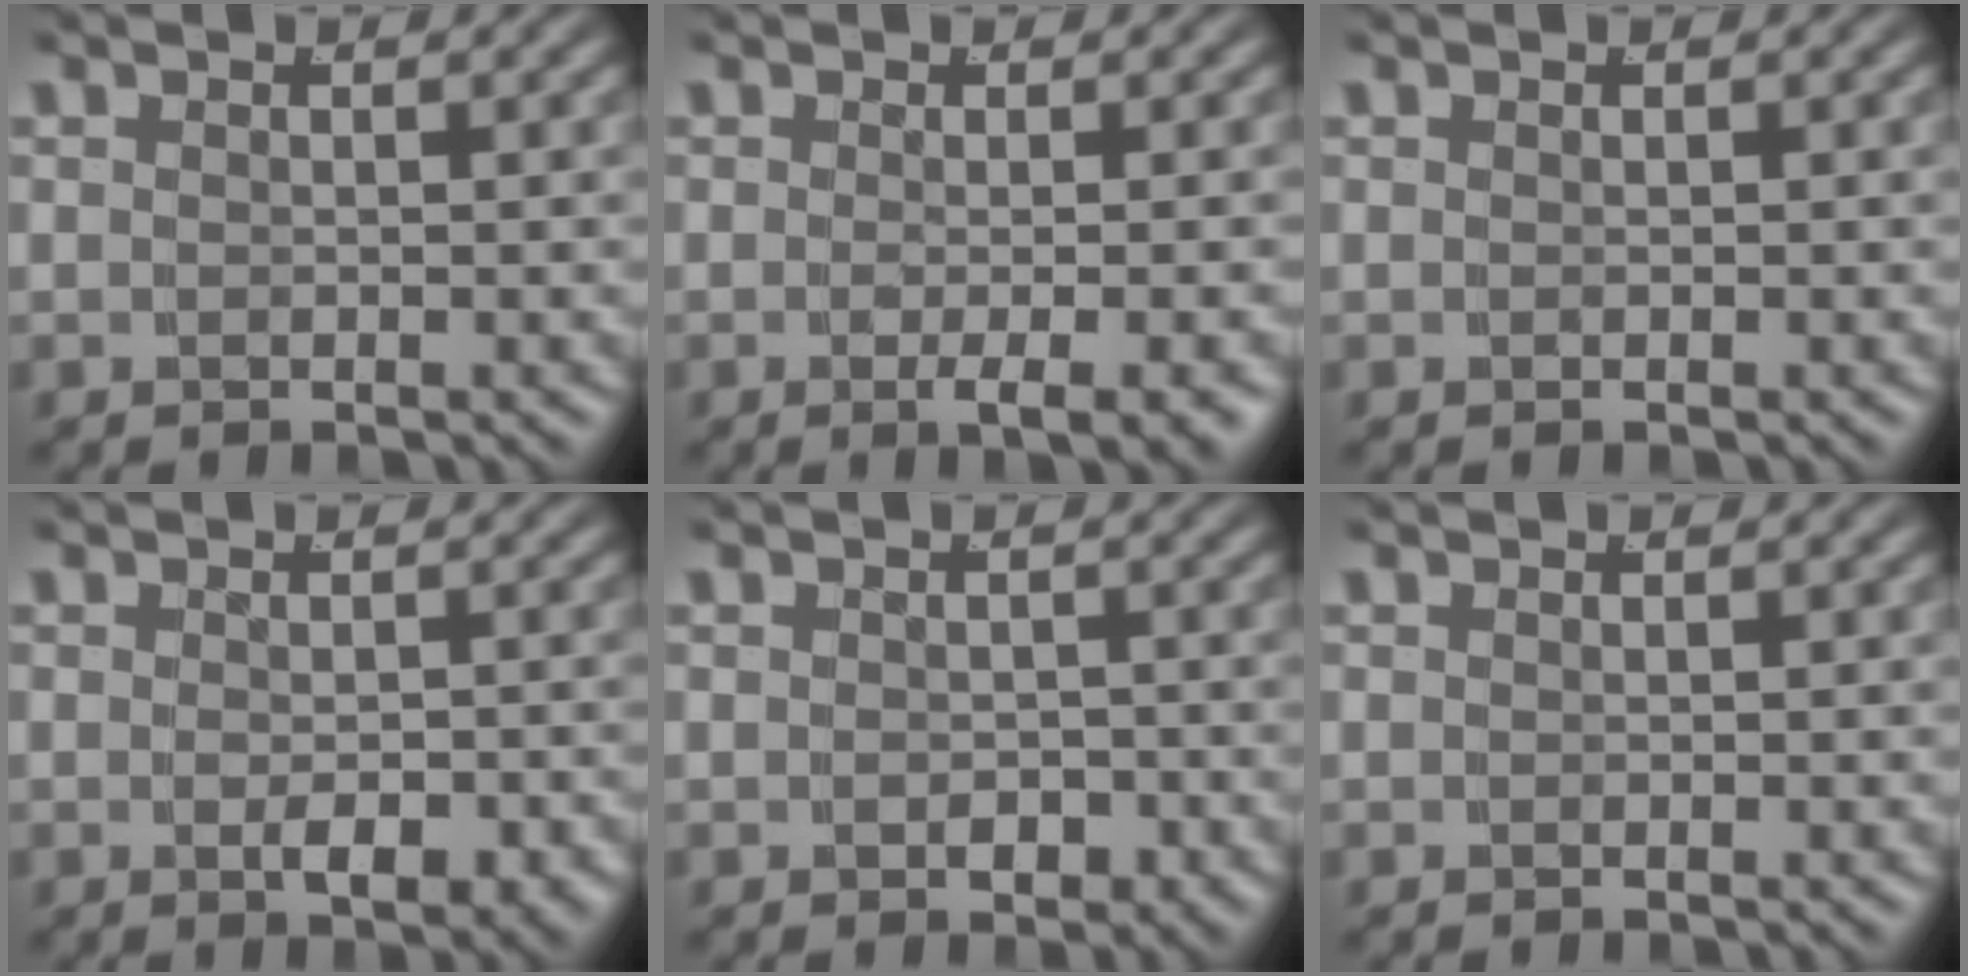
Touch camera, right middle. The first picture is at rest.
{"total": 2.8, "force": [-1.5, -0.1, 2.4], "torque": [-0.038, -0.009, -0.018]}
{"total": 0.0}
{"total": 2.4, "force": [-0.9, 0.8, 2.0], "torque": [-0.032, -0.015, -0.008]}
{"total": 1.1, "force": [-0.6, 0.7, 0.6], "torque": [-0.007, -0.005, -0.006]}
{"total": 0.0}